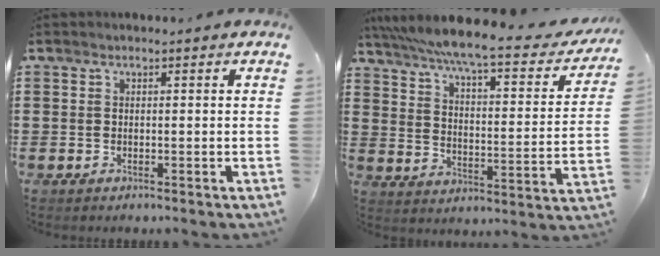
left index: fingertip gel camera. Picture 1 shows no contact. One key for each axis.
{"total": 7.1, "fx": 6.0, "fy": -0.5, "fz": 3.9, "tx": -0.102, "ty": -0.046, "tz": 0.097}